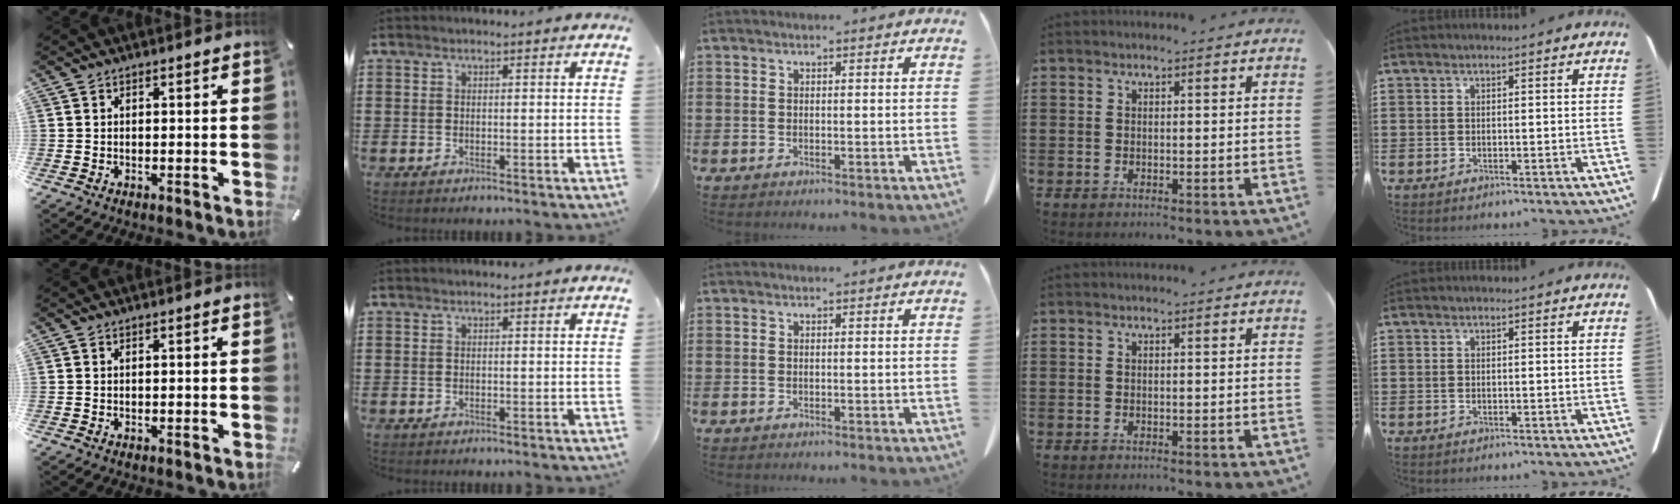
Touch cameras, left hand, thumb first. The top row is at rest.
{}